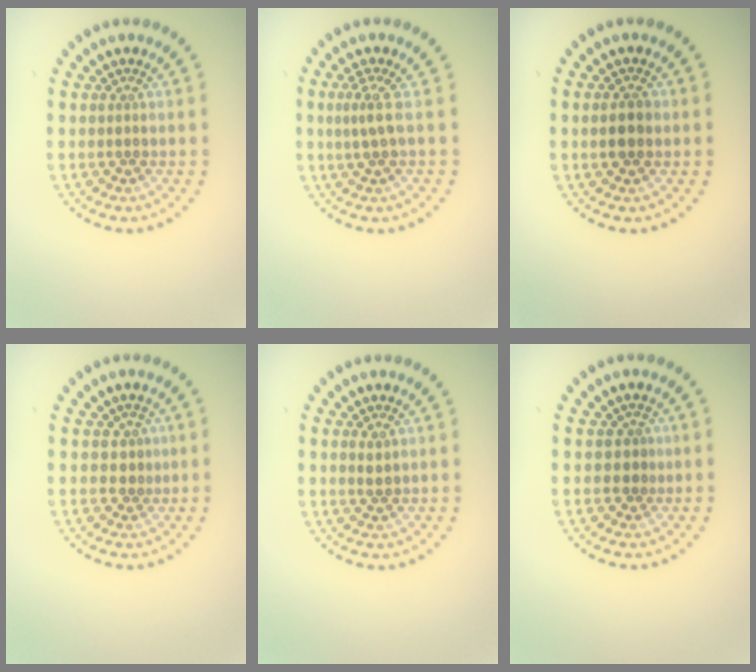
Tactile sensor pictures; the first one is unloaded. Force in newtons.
{"total": 2.1, "press": 1.5, "slide": 1.5}
{"total": 2.3, "press": 2.3, "slide": 0.0}
{"total": 1.4, "press": 1.1, "slide": 1.0}
{"total": 1.0, "press": 0.9, "slide": 0.3}
{"total": 1.2, "press": 0.9, "slide": 0.8}